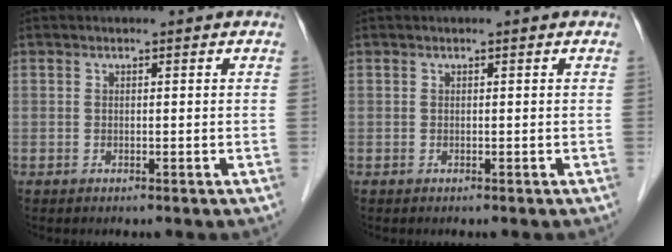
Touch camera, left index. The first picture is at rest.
{"total": 0.0}